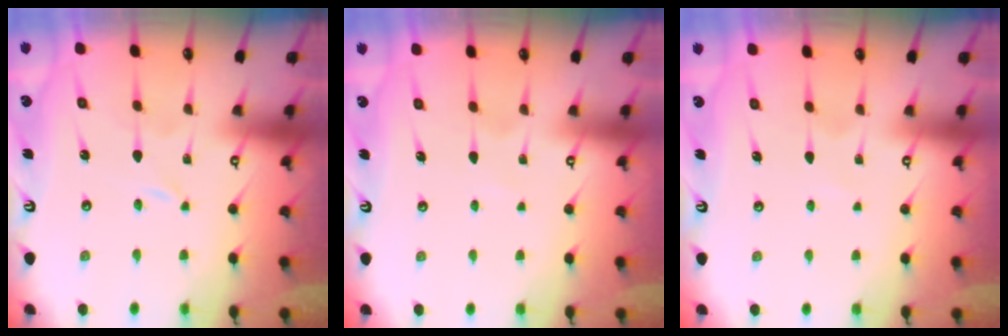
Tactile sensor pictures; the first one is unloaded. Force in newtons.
{"total": 1.6, "press": 1.6, "slide": 0.2}
{"total": 1.6, "press": 1.6, "slide": 0.2}